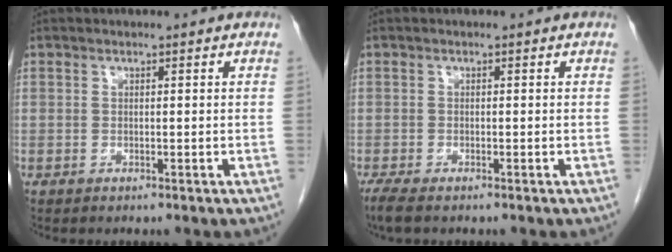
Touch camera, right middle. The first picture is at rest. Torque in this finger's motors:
{"motor_torque": [0.44, -0.28, 0.03, 0.03]}